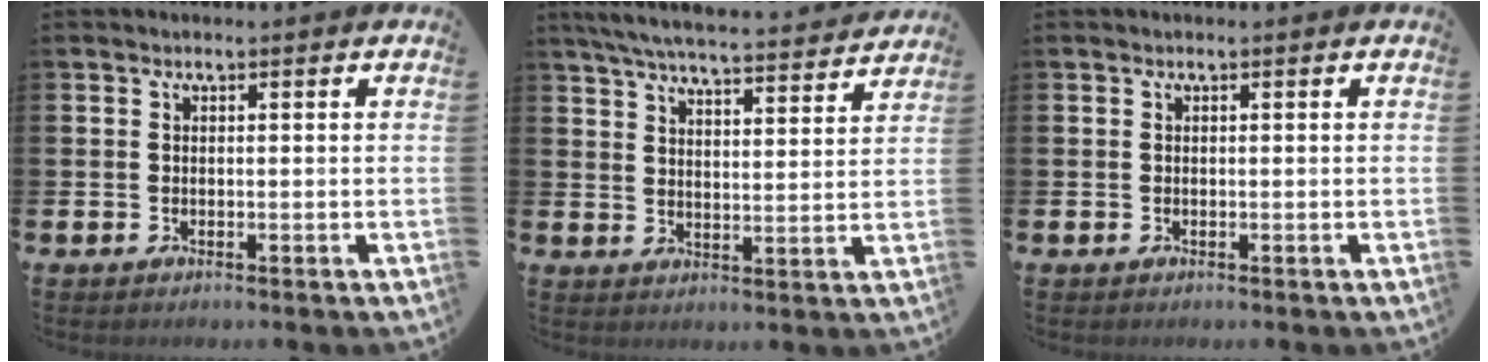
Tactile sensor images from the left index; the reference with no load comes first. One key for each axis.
{"total": 6.6, "fx": 6.3, "fy": 0.4, "fz": 1.9, "tx": -0.054, "ty": -0.045, "tz": 0.111}
{"total": 0.0}